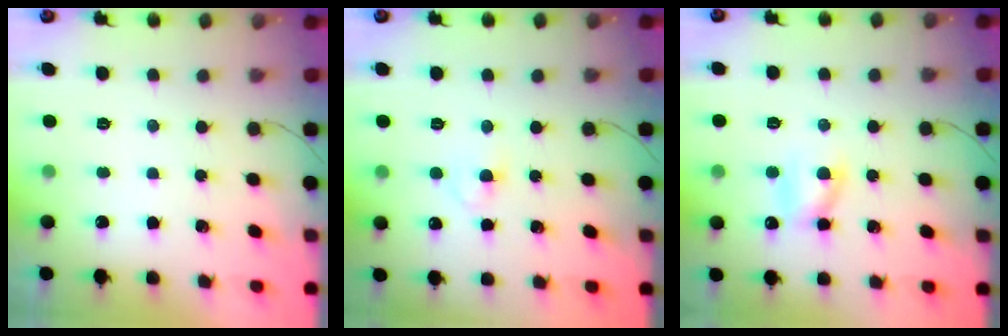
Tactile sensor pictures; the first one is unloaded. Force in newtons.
{"total": 2.0, "press": 1.8, "slide": 0.9}
{"total": 6.9, "press": 6.7, "slide": 1.4}